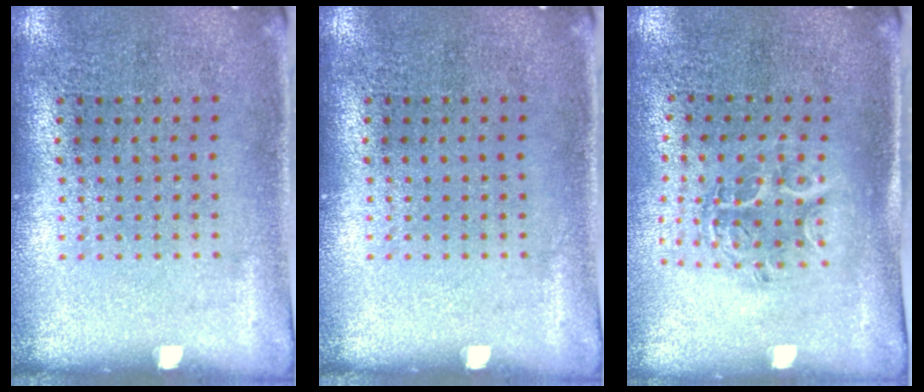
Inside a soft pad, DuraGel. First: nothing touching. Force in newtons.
{"total": 0.0}
{"total": 1.1, "press": 1.1, "slide": 0.2}